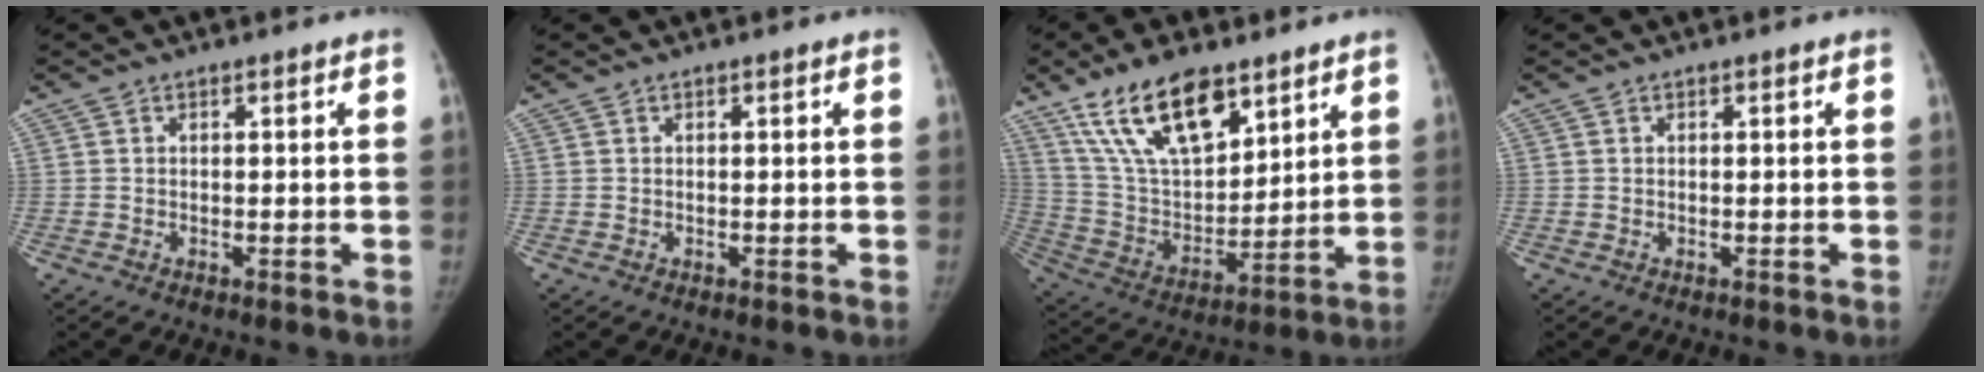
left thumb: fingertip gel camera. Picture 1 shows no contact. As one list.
[{"total": 0.0}, {"total": 18.9, "force": [12.0, 8.5, 11.9], "torque": [-0.176, -0.053, 0.232]}, {"total": 0.0}]